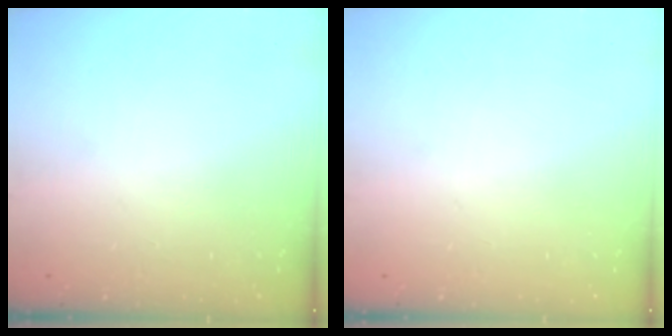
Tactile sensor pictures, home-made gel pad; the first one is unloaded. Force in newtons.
{"total": 0.0}